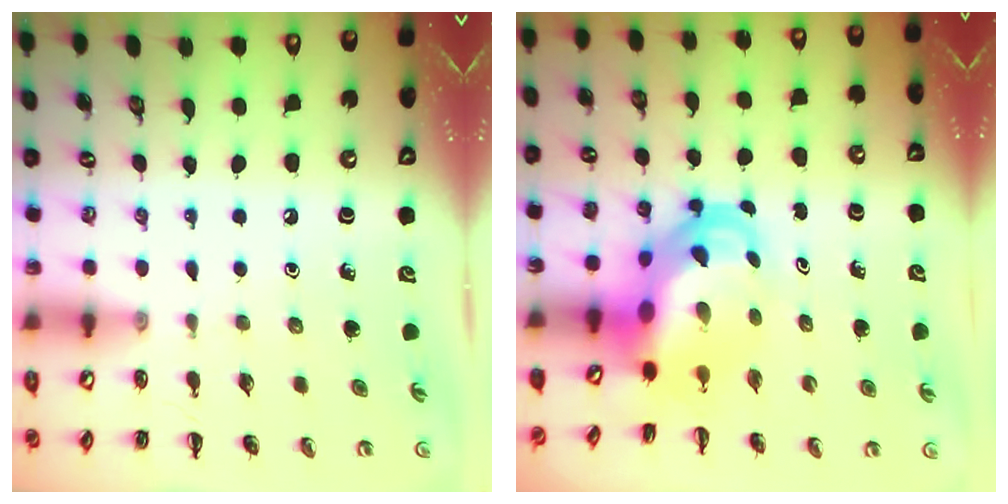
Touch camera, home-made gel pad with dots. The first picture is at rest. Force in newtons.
{"total": 7.1, "press": 6.9, "slide": 1.6}